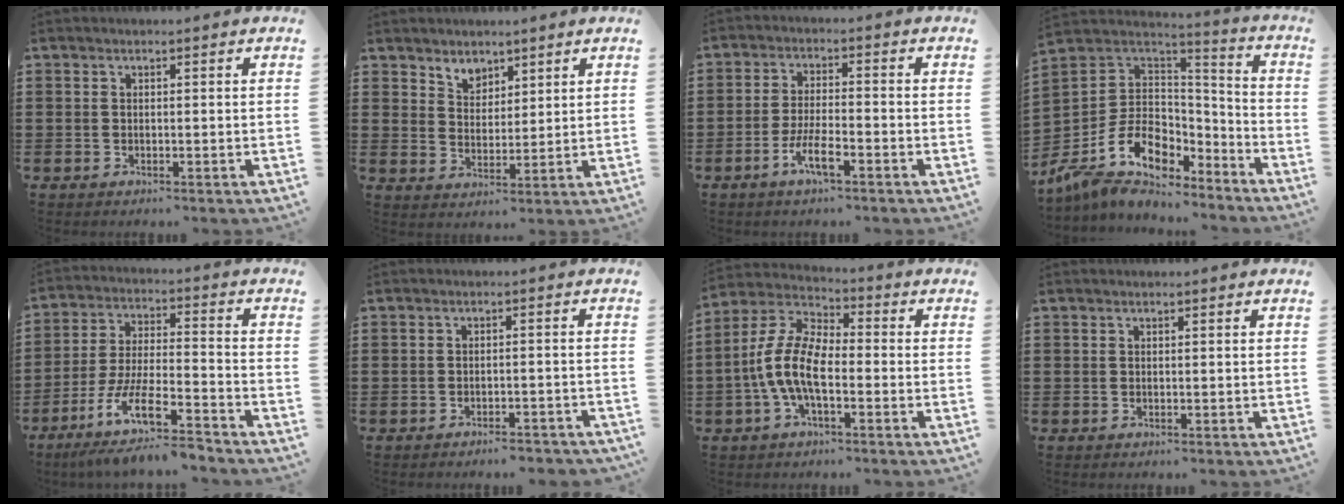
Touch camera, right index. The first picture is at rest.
{"total": 3.7, "force": [2.9, 2.2, 0.2], "torque": [-0.019, 0.003, 0.055]}
{"total": 5.4, "force": [-3.0, 1.1, 4.3], "torque": [-0.099, -0.008, -0.059]}
{"total": 11.2, "force": [-6.1, 8.0, 5.0], "torque": [-0.136, 0.000, -0.113]}
{"total": 11.2, "force": [-8.4, 1.9, 7.1], "torque": [-0.147, 0.007, -0.163]}
{"total": 2.5, "force": [-2.4, 0.1, 0.5], "torque": [-0.011, -0.001, -0.049]}
{"total": 9.3, "force": [-2.9, 4.2, 7.8], "torque": [-0.199, -0.007, -0.063]}
{"total": 0.0}